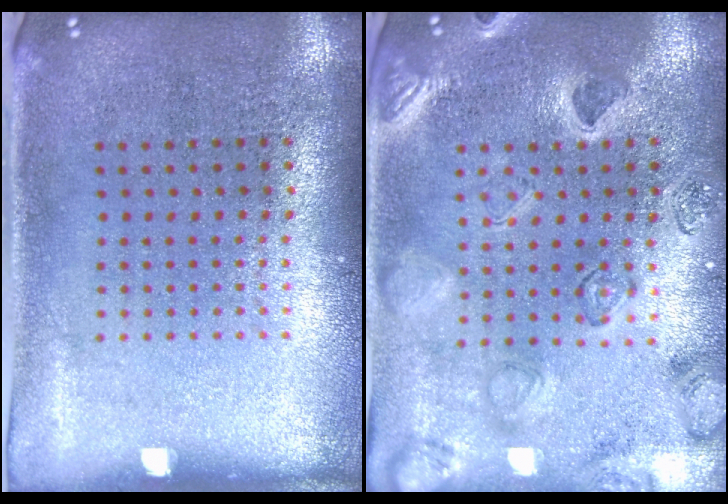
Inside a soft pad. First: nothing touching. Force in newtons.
{"total": 2.5, "press": 2.4, "slide": 0.6}